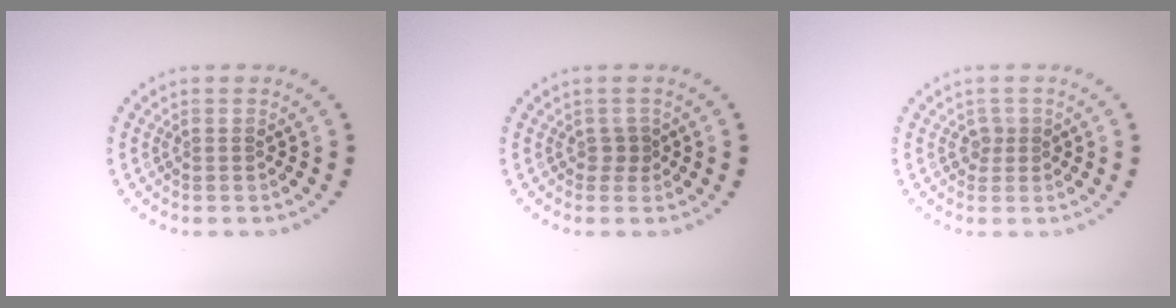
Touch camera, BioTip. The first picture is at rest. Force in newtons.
{"total": 1.0, "press": 0.8, "slide": 0.5}
{"total": 1.1, "press": 0.8, "slide": 0.7}